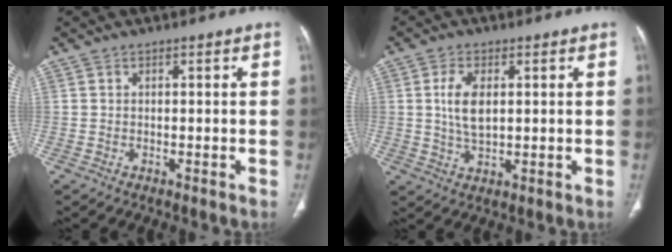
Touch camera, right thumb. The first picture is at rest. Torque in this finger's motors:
{"motor_torque": [2.34, 2.67, 0.74, -0.48, 0.24]}